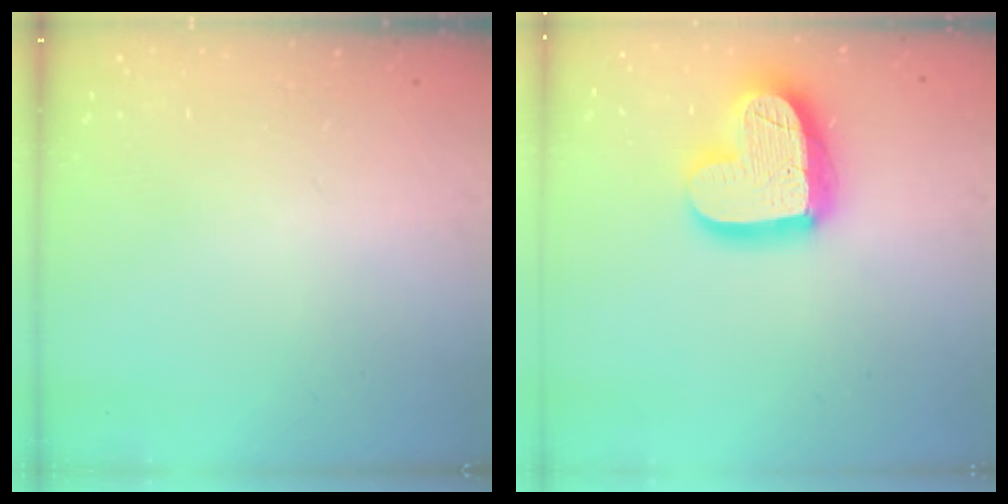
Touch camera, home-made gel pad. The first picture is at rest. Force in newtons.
{"total": 18.7, "press": 18.7, "slide": 1.4}